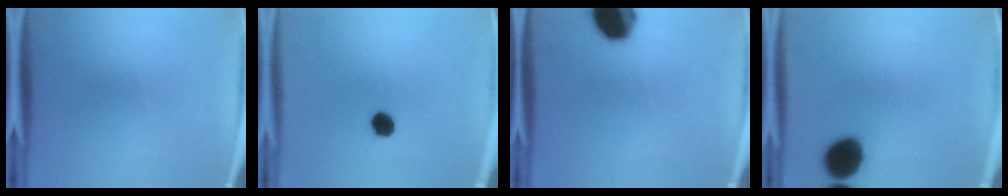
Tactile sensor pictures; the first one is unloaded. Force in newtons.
{"total": 3.9}
{"total": 15.0}
{"total": 10.5}